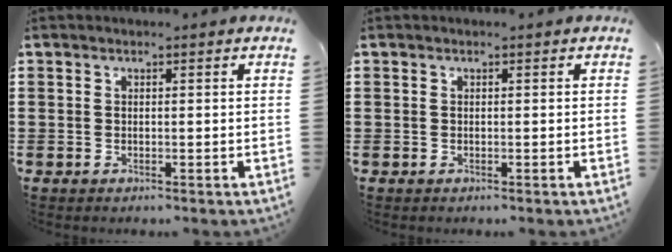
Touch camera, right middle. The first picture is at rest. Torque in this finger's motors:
{"motor_torque": [0.05, -0.01, -0.02, -0.01]}